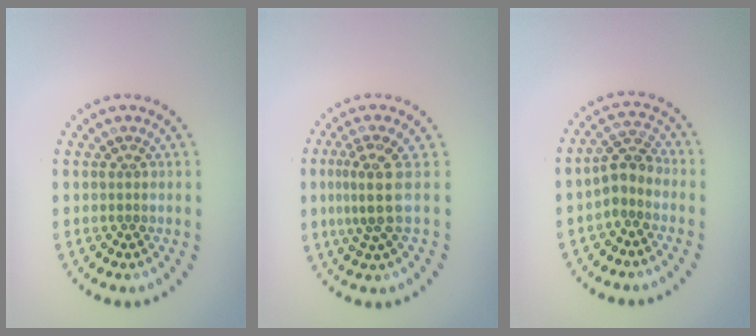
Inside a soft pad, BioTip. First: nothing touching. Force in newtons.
{"total": 3.0, "press": 2.2, "slide": 2.1}
{"total": 2.6, "press": 2.0, "slide": 1.6}